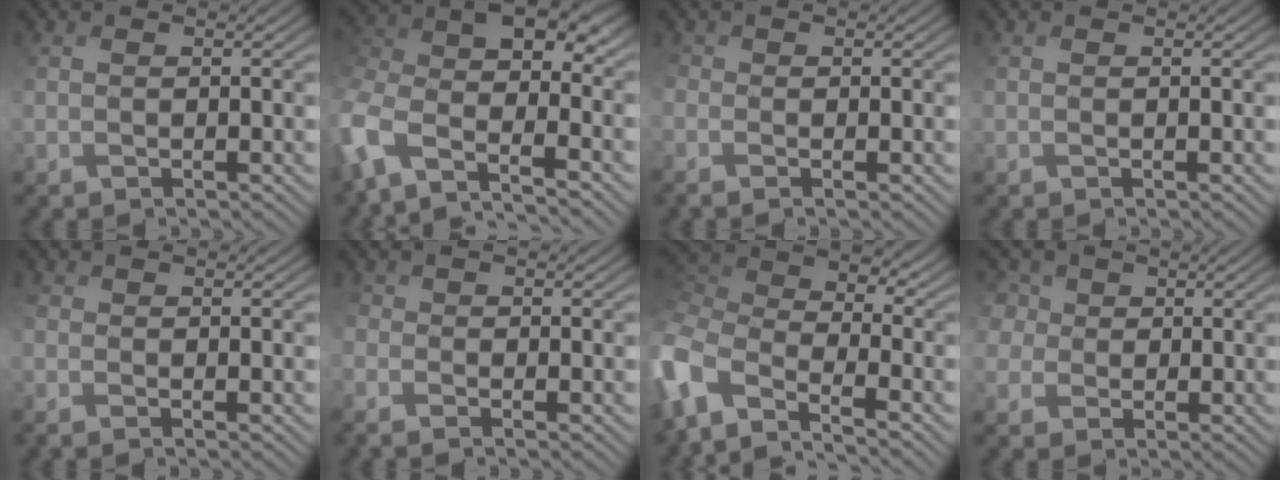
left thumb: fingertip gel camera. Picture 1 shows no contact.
{"total": 11.1, "force": [-5.0, 5.6, 8.2], "torque": [-0.206, -0.007, -0.094]}
{"total": 1.7, "force": [-1.1, 0.7, 1.1], "torque": [-0.029, -0.007, -0.027]}
{"total": 0.0}
{"total": 1.4, "force": [-0.8, 0.6, 1.0], "torque": [-0.025, -0.004, -0.023]}
{"total": 2.3, "force": [-1.5, 1.2, 1.3], "torque": [-0.038, -0.008, -0.032]}
{"total": 9.8, "force": [-4.0, 5.4, 7.2], "torque": [-0.213, 0.001, -0.081]}
{"total": 6.1, "force": [1.8, 5.3, 2.6], "torque": [-0.099, 0.028, 0.008]}